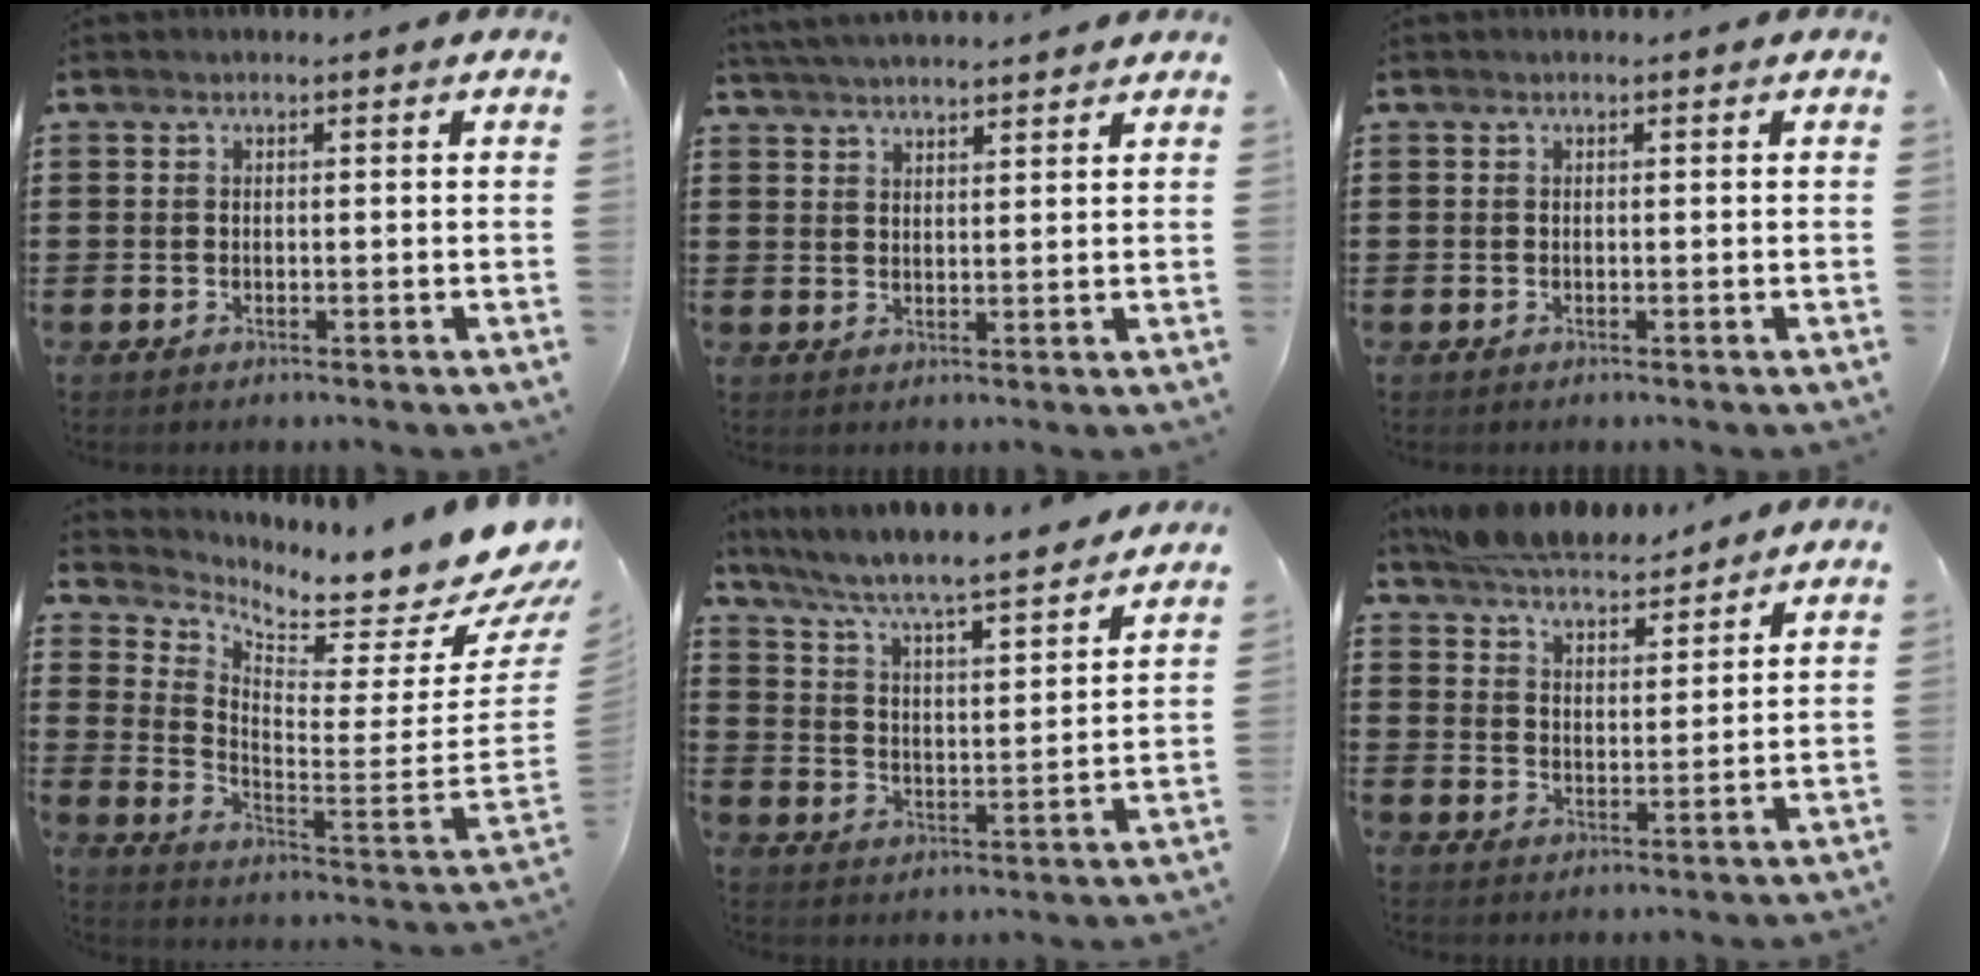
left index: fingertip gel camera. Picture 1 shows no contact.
{"total": 3.4, "force": [3.3, -0.2, 0.6], "torque": [-0.021, -0.006, 0.062]}
{"total": 0.0}
{"total": 6.5, "force": [5.8, 0.7, 2.9], "torque": [-0.067, -0.075, 0.089]}
{"total": 6.0, "force": [5.5, 0.0, 2.5], "torque": [-0.073, -0.046, 0.085]}
{"total": 6.8, "force": [6.5, 1.2, 1.5], "torque": [-0.055, -0.019, 0.122]}